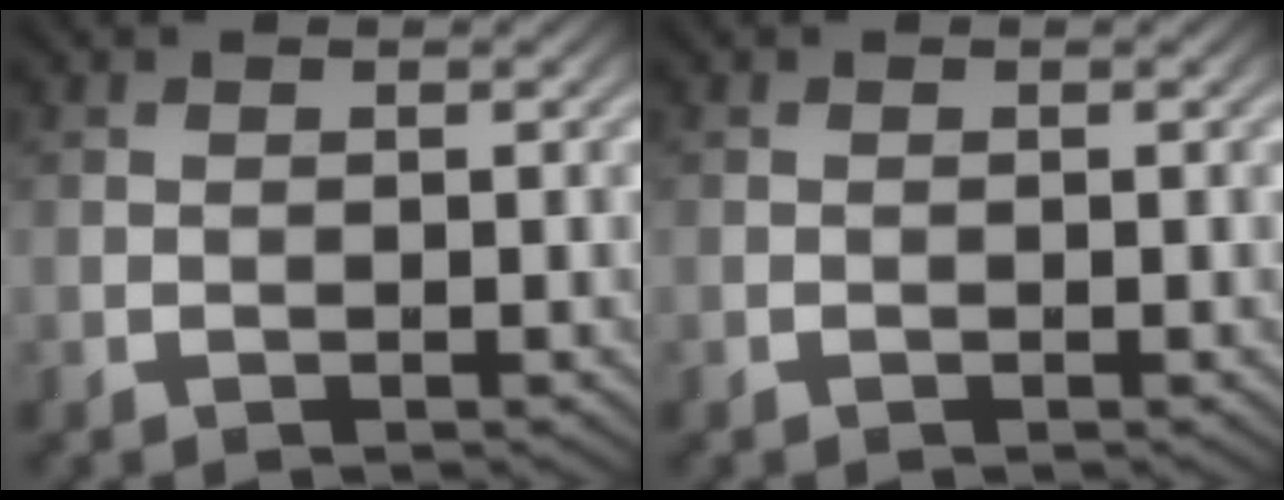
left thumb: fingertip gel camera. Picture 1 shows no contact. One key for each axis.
{"total": 0.0}